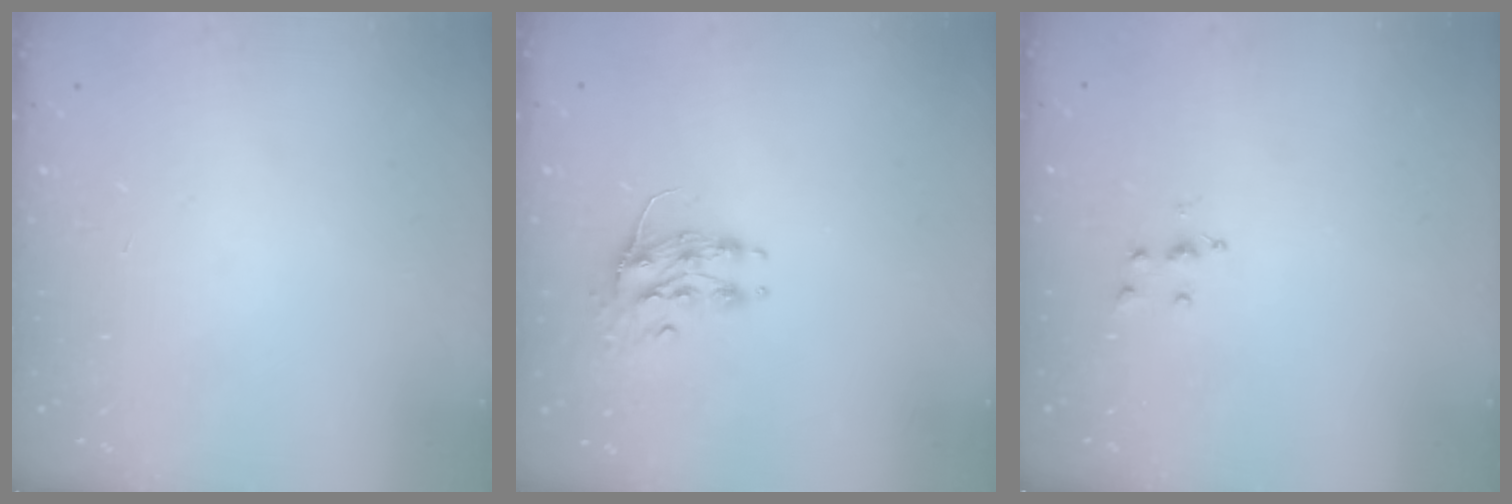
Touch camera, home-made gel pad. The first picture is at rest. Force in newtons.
{"total": 8.4, "press": 8.3, "slide": 1.0}
{"total": 4.8, "press": 4.8, "slide": 0.5}